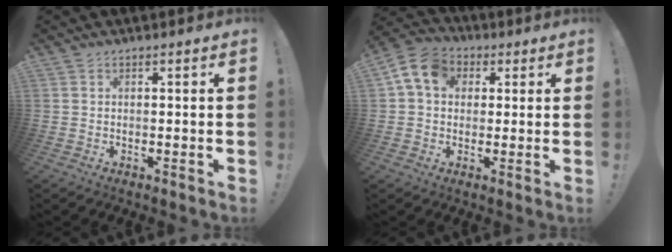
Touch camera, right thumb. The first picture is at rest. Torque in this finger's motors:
{"motor_torque": [1.17, 1.17, 0.35, -0.22, 0.02]}